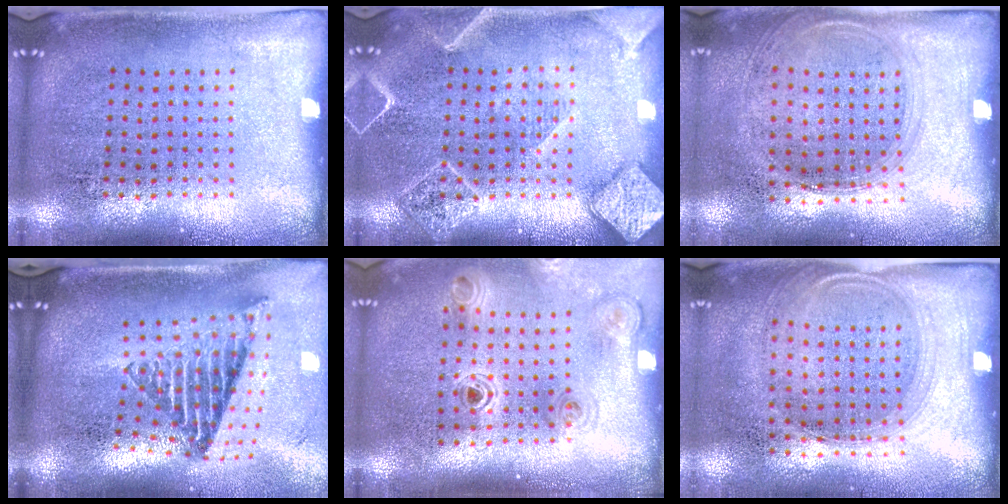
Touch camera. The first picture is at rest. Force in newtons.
{"total": 2.1, "press": 2.1, "slide": 0.2}
{"total": 1.4, "press": 1.2, "slide": 0.6}
{"total": 2.8, "press": 1.7, "slide": 2.2}
{"total": 1.1, "press": 1.1, "slide": 0.2}
{"total": 1.5, "press": 1.3, "slide": 0.8}